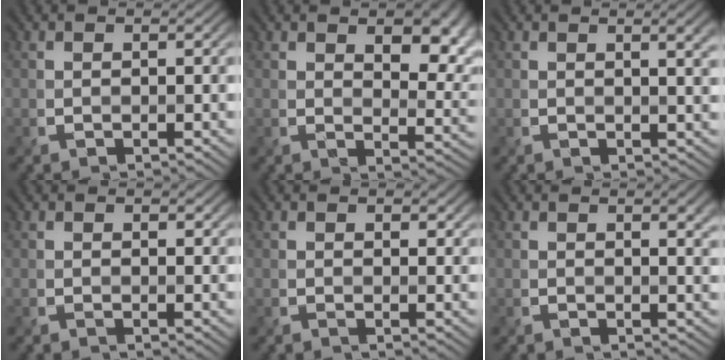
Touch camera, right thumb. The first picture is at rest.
{"total": 8.3, "force": [3.5, 4.3, 6.2], "torque": [-0.084, -0.012, 0.059]}
{"total": 3.5, "force": [1.3, 1.0, 3.1], "torque": [-0.033, 0.008, 0.018]}
{"total": 0.9, "force": [0.6, 0.5, 0.5], "torque": [-0.010, 0.000, 0.010]}
{"total": 1.4, "force": [0.9, 0.8, 0.8], "torque": [-0.014, 0.000, 0.015]}
{"total": 3.1, "force": [1.2, 1.0, 2.7], "torque": [-0.032, 0.005, 0.018]}